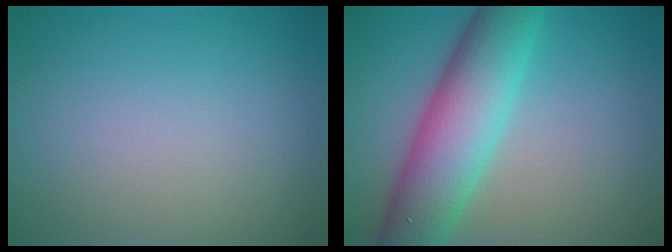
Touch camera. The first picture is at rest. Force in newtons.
{"total": 8.5, "press": 8.5, "slide": 0.3}